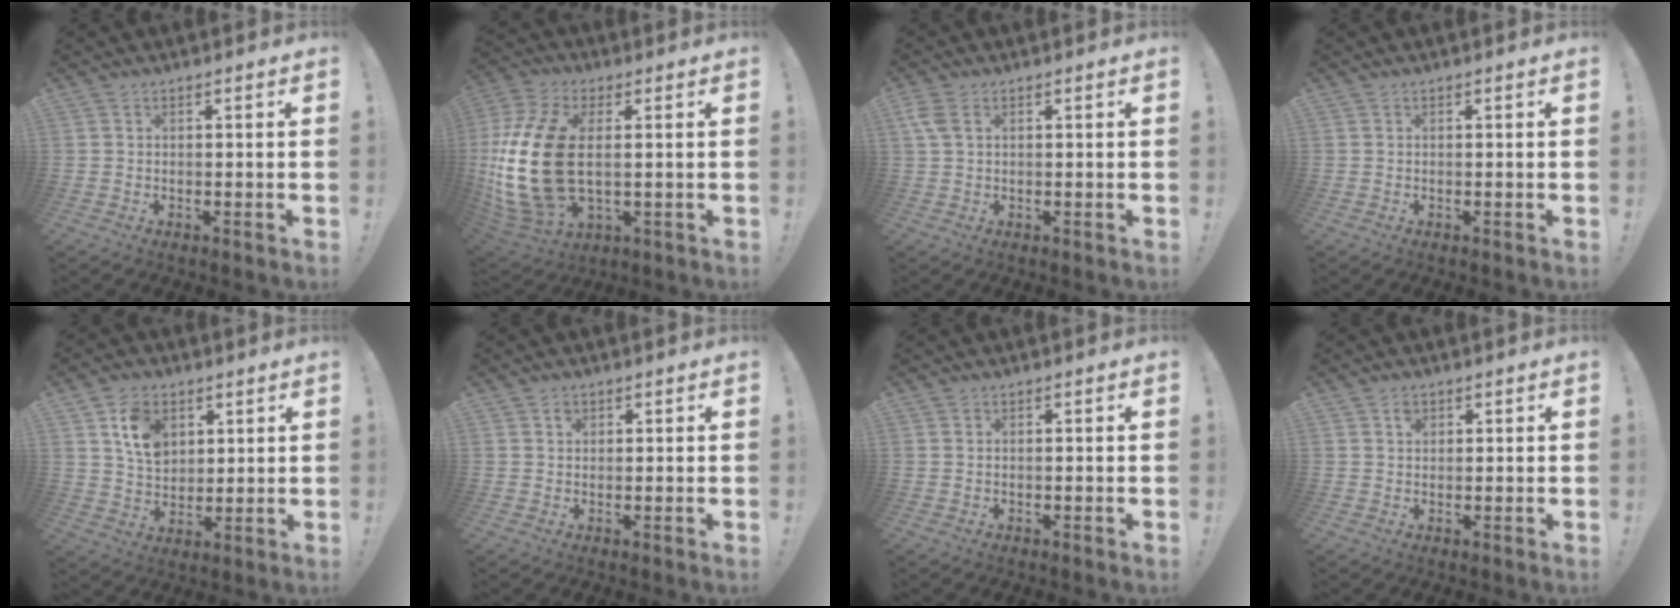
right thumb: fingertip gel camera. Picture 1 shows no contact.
{"total": 22.7, "force": [1.6, 12.9, 18.6], "torque": [-0.373, -0.011, 0.038]}
{"total": 3.8, "force": [1.3, 2.1, 2.9], "torque": [-0.073, 0.006, 0.025]}
{"total": 0.0}
{"total": 10.9, "force": [4.8, 8.0, 5.6], "torque": [-0.084, -0.011, 0.094]}
{"total": 1.3, "force": [0.6, 1.2, 0.3], "torque": [0.001, -0.002, 0.008]}
{"total": 0.0}
{"total": 1.8, "force": [0.7, 1.5, 0.7], "torque": [0.001, -0.003, 0.010]}